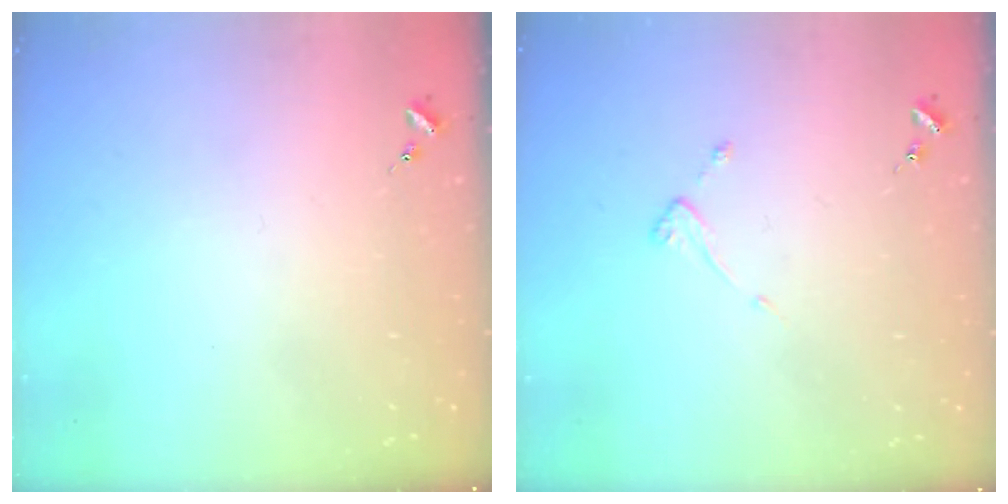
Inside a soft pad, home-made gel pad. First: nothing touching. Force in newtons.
{"total": 3.6, "press": 3.6, "slide": 0.4}